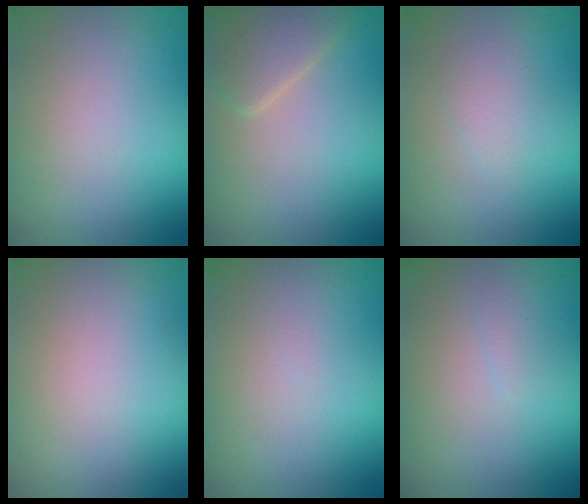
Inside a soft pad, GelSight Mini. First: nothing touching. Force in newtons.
{"total": 3.3, "press": 3.3, "slide": 0.3}
{"total": 1.4, "press": 1.4, "slide": 0.0}
{"total": 0.0}
{"total": 0.0}
{"total": 0.8, "press": 0.8, "slide": 0.0}